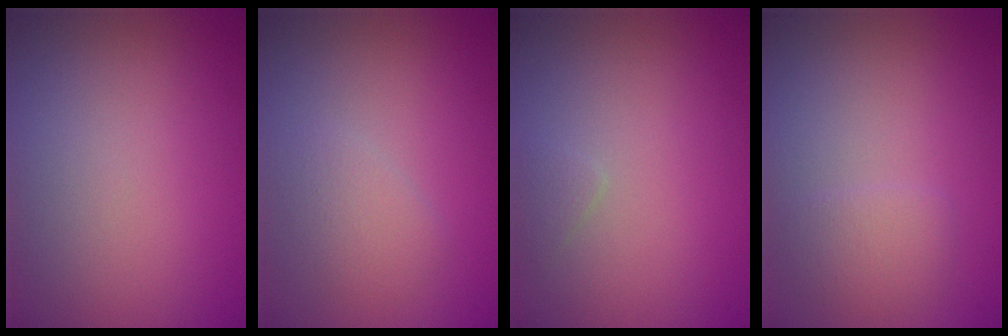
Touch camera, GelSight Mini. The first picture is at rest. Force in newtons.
{"total": 1.6, "press": 1.6, "slide": 0.0}
{"total": 0.7, "press": 0.7, "slide": 0.0}
{"total": 1.6, "press": 1.6, "slide": 0.0}